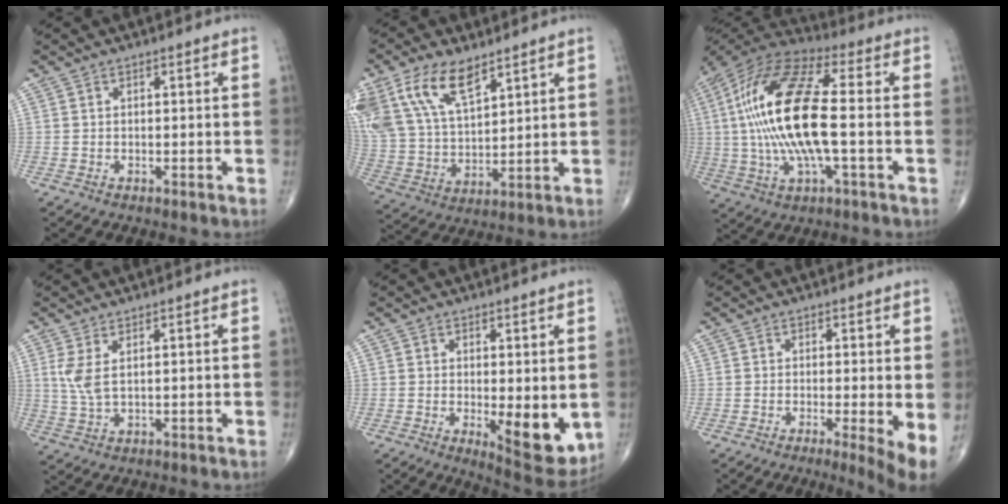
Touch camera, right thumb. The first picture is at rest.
{"total": 17.8, "force": [10.0, 8.7, 11.8], "torque": [-0.241, -0.022, 0.202]}
{"total": 22.4, "force": [-0.1, 7.4, 21.2], "torque": [-0.449, 0.020, -0.008]}
{"total": 4.2, "force": [1.4, 1.3, 3.8], "torque": [-0.096, -0.006, 0.038]}
{"total": 9.3, "force": [-1.1, 3.6, 8.5], "torque": [-0.103, -0.026, -0.004]}
{"total": 5.2, "force": [-0.6, 0.8, 5.1], "torque": [-0.083, -0.017, -0.015]}